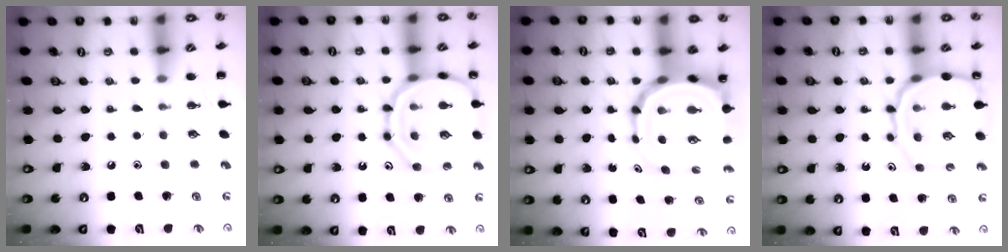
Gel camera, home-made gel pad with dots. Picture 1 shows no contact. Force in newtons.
{"total": 16.9, "press": 16.8, "slide": 1.7}
{"total": 9.4, "press": 8.8, "slide": 3.1}
{"total": 16.4, "press": 16.3, "slide": 1.9}